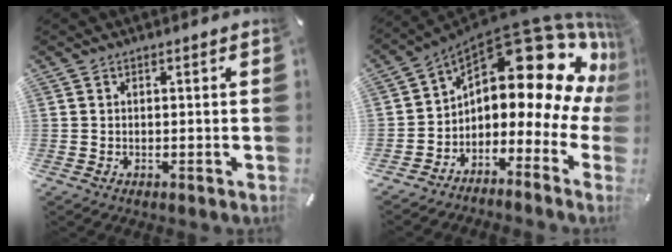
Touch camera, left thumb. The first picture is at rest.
{"total": 17.9, "force": [9.2, 8.9, 12.6], "torque": [-0.175, -0.085, 0.151]}